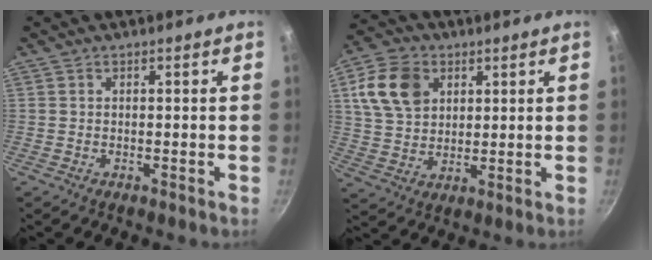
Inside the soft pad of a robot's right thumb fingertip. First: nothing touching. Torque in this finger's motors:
{"motor_torque": [-1.04, 1.32, 0.23, -0.17, 0.05]}